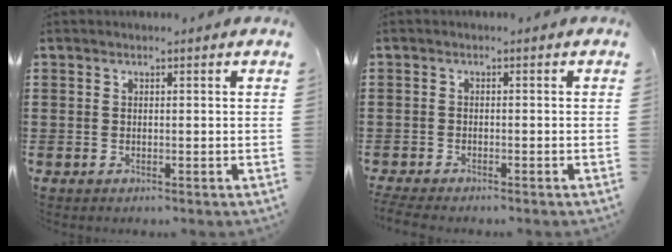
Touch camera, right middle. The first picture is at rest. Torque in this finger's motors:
{"motor_torque": [0.70, -0.47, 0.16, 0.04]}